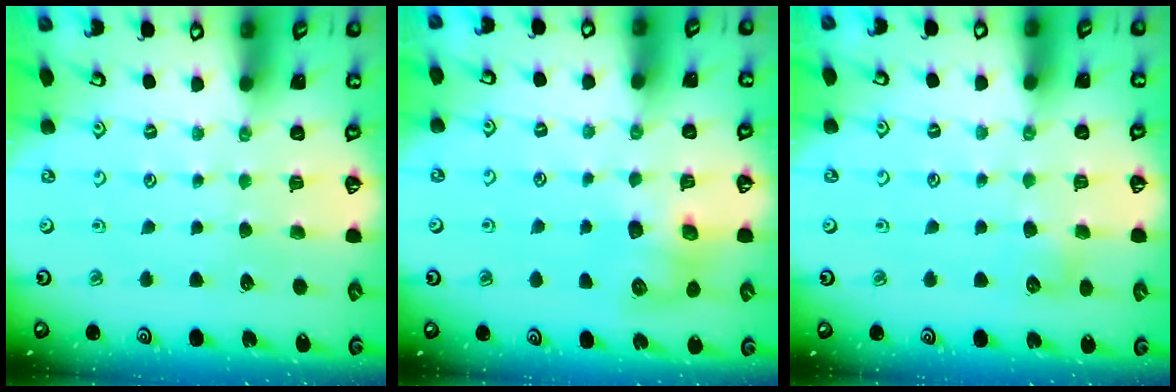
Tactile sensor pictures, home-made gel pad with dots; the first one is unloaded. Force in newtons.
{"total": 7.3, "press": 7.3, "slide": 0.4}
{"total": 5.8, "press": 5.8, "slide": 0.7}